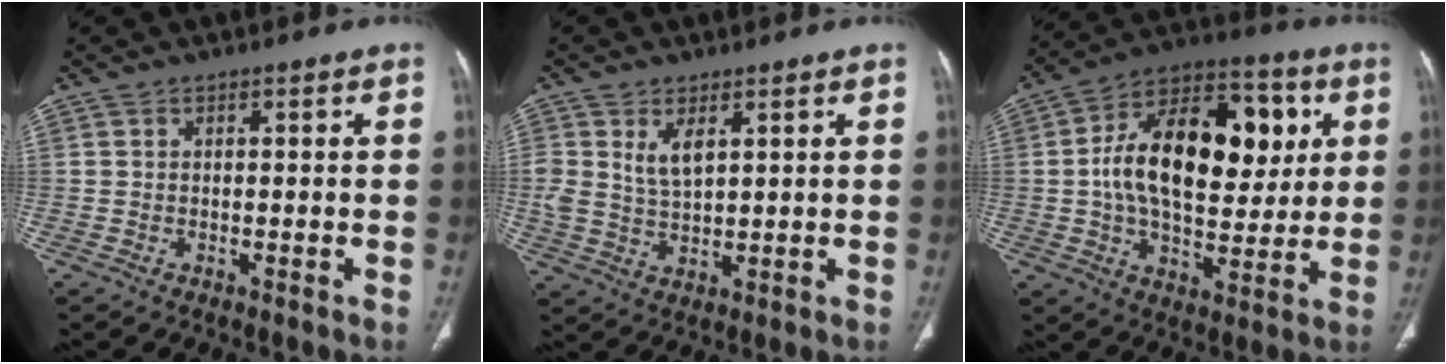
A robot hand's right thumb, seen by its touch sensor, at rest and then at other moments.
{"total": 4.9, "force": [2.1, 2.5, 3.6], "torque": [-0.066, -0.012, 0.048]}
{"total": 24.0, "force": [4.0, 13.6, 19.4], "torque": [-0.287, 0.011, 0.058]}